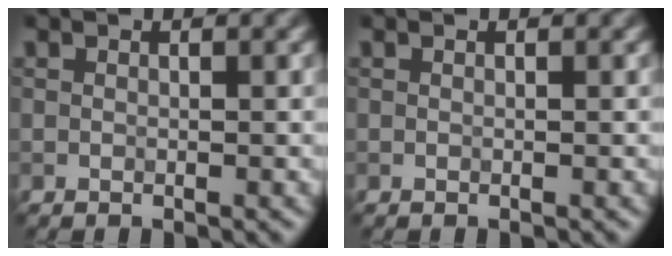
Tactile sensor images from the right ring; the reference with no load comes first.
{"total": 0.0}